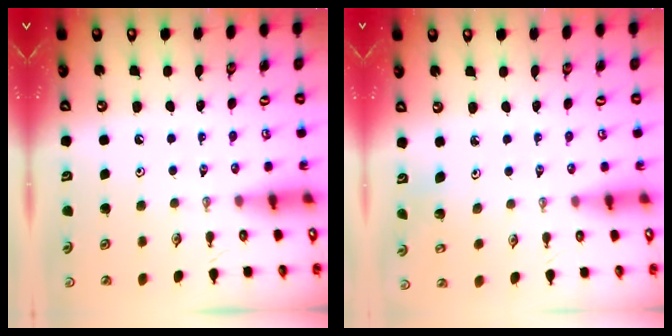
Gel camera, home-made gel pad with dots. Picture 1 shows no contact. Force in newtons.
{"total": 2.7, "press": 2.7, "slide": 0.5}